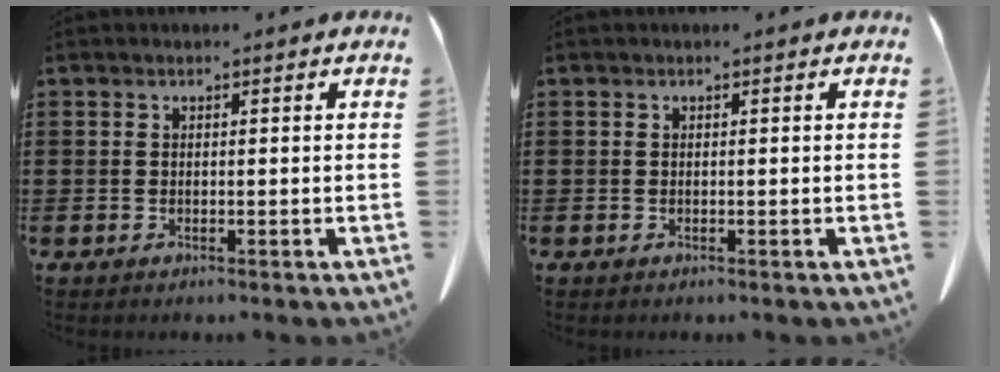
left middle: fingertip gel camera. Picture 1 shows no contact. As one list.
[{"total": 0.0}]